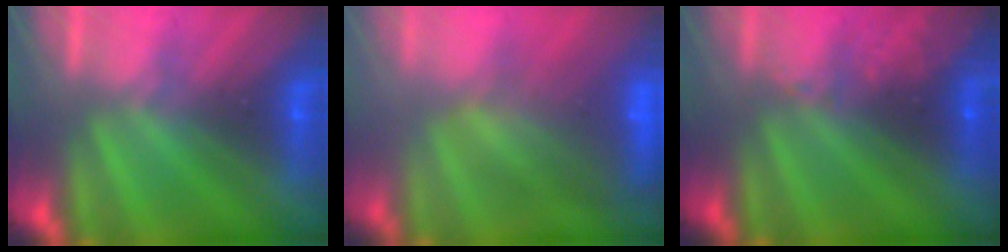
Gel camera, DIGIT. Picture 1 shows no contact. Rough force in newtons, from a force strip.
{"total": 9.6}
{"total": 2.9}